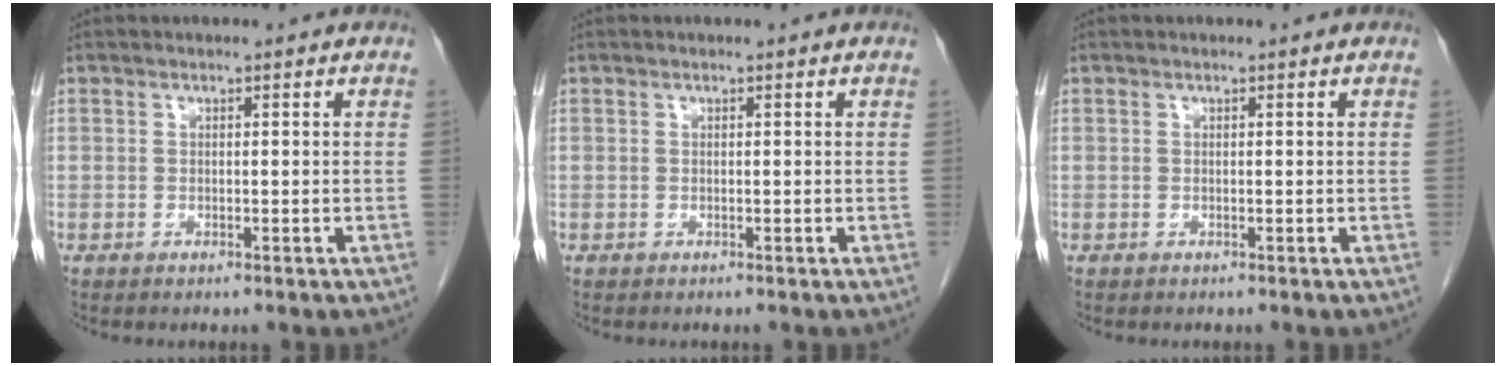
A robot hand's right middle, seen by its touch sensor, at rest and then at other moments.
{"total": 0.0}
{"total": 0.0}